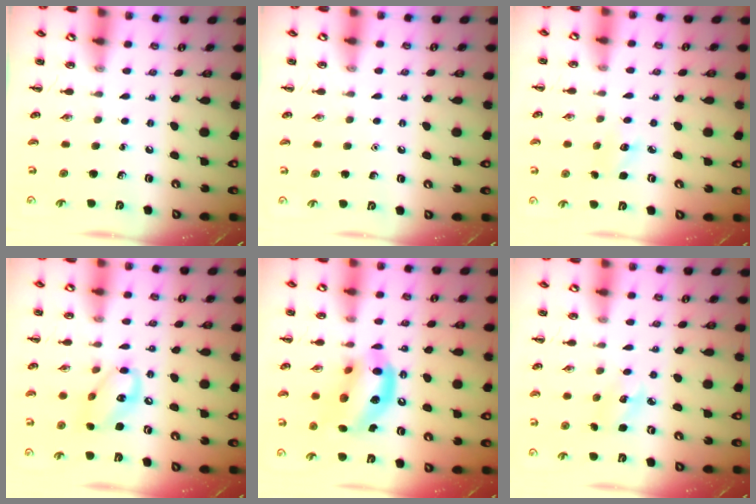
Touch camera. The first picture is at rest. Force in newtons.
{"total": 1.6, "press": 1.6, "slide": 0.1}
{"total": 4.4, "press": 4.2, "slide": 1.2}
{"total": 10.1, "press": 9.9, "slide": 1.9}
{"total": 14.6, "press": 14.1, "slide": 3.9}
{"total": 4.9, "press": 4.7, "slide": 1.4}